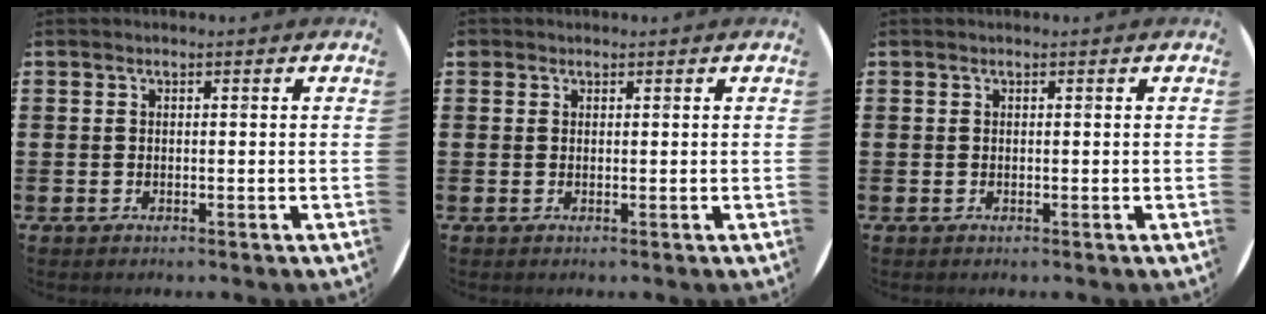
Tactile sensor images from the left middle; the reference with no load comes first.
{"total": 0.5, "force": [0.4, 0.2, -0.1], "torque": [0.002, 0.004, 0.009]}
{"total": 0.0}